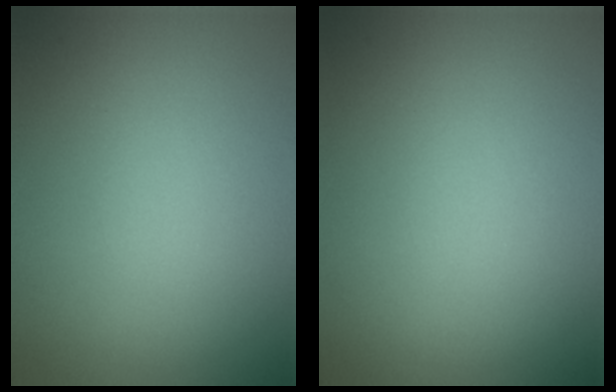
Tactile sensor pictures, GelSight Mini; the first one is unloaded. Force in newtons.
{"total": 0.0}